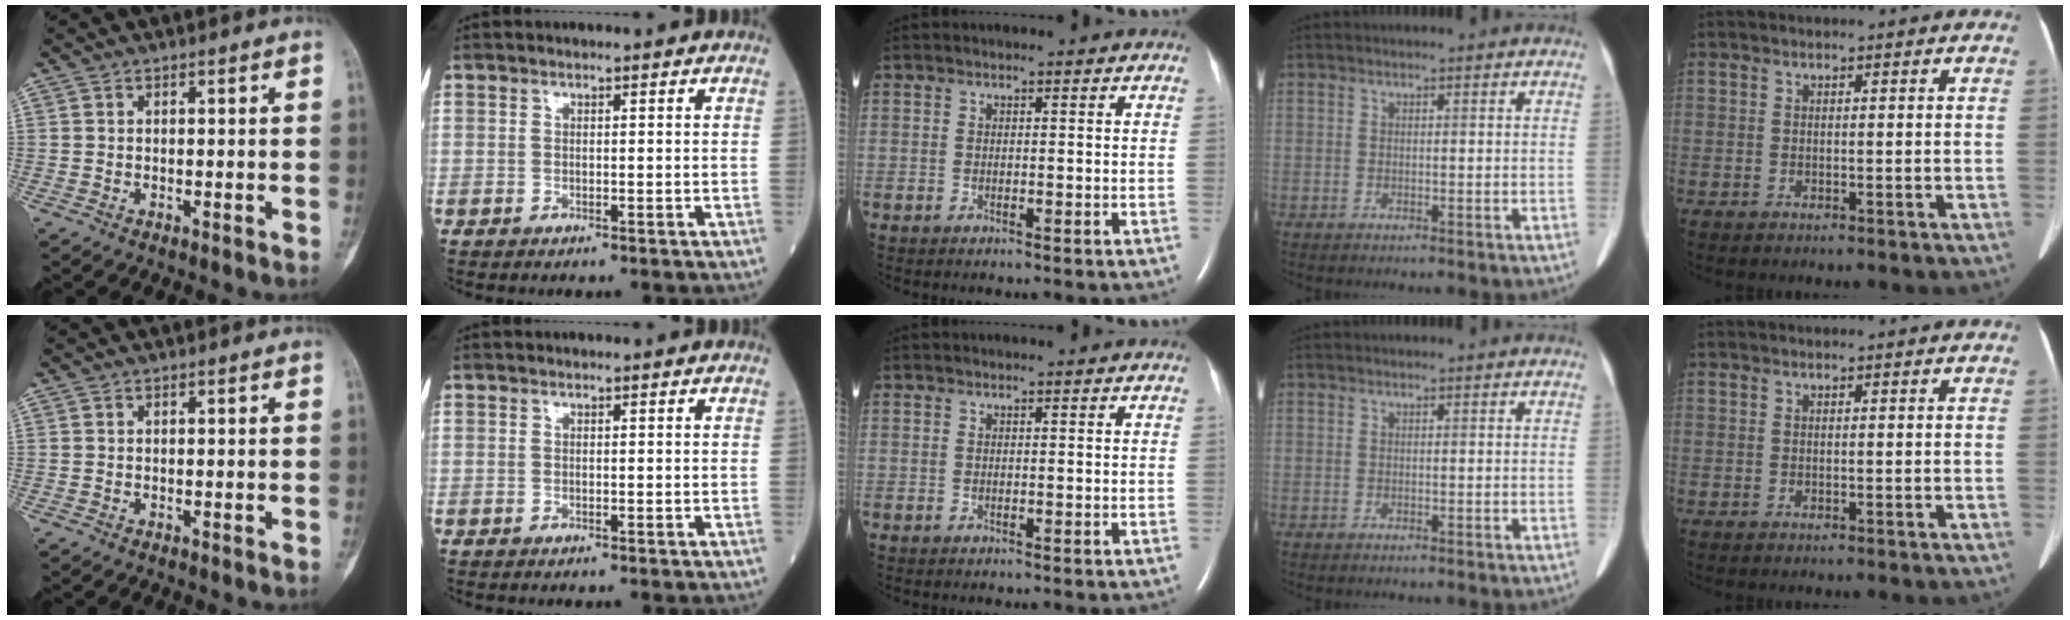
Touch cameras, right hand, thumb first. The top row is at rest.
{}